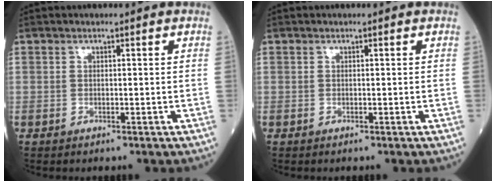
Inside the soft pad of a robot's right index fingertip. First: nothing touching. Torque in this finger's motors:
{"motor_torque": [0.00, 0.00, 0.00, -0.01]}